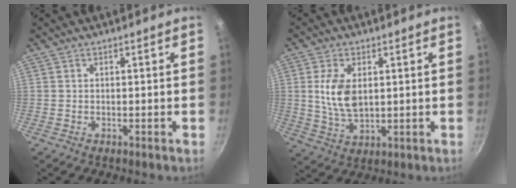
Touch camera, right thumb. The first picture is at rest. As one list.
[{"total": 8.6, "force": [1.5, 4.9, 6.9], "torque": [-0.130, -0.013, 0.033]}]